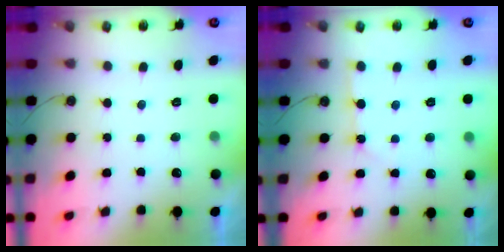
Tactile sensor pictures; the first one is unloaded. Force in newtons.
{"total": 2.4, "press": 2.3, "slide": 0.3}